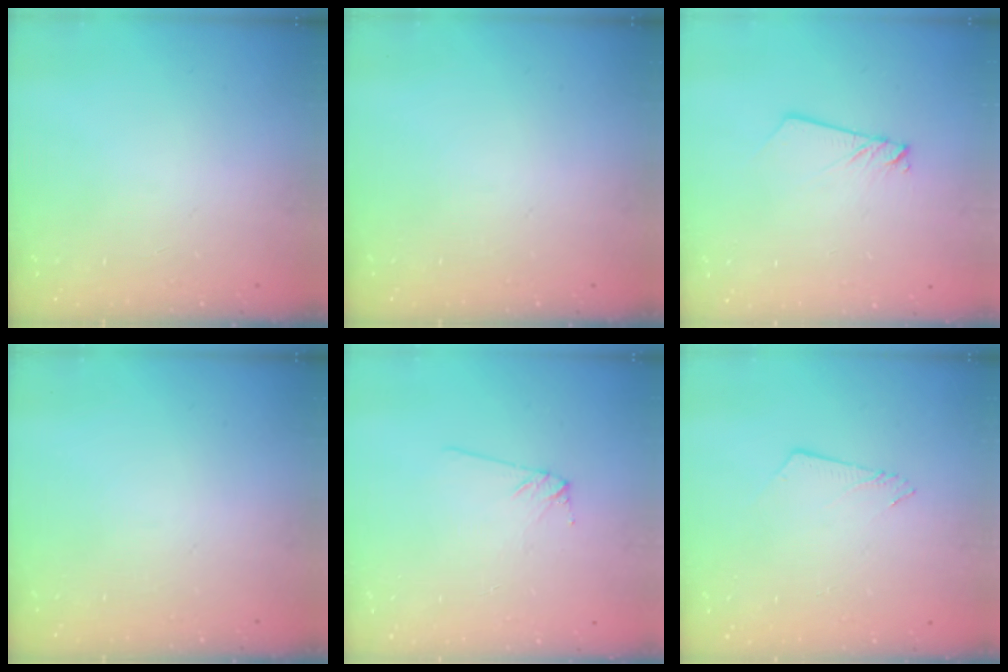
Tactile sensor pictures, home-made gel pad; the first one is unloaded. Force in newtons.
{"total": 0.0}
{"total": 2.1, "press": 2.1, "slide": 0.2}
{"total": 0.0}
{"total": 5.2, "press": 5.2, "slide": 0.6}
{"total": 4.0, "press": 4.0, "slide": 0.2}